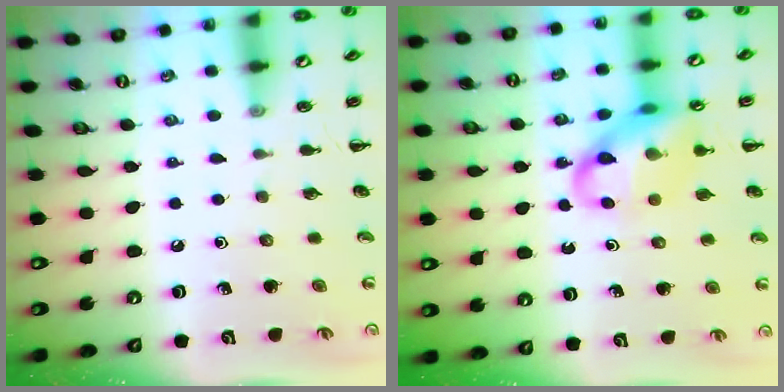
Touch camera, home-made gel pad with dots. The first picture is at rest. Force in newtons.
{"total": 14.4, "press": 13.9, "slide": 3.7}